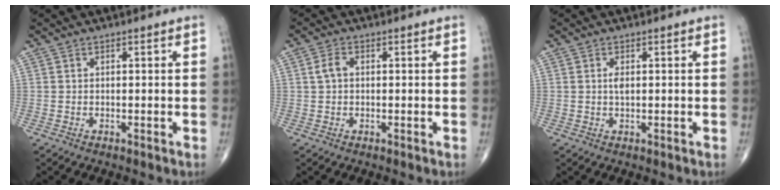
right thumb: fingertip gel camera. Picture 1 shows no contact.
{"total": 2.5, "force": [0.4, 1.7, 1.9], "torque": [-0.039, 0.008, 0.006]}
{"total": 2.8, "force": [0.4, 1.5, 2.4], "torque": [-0.042, -0.002, 0.006]}